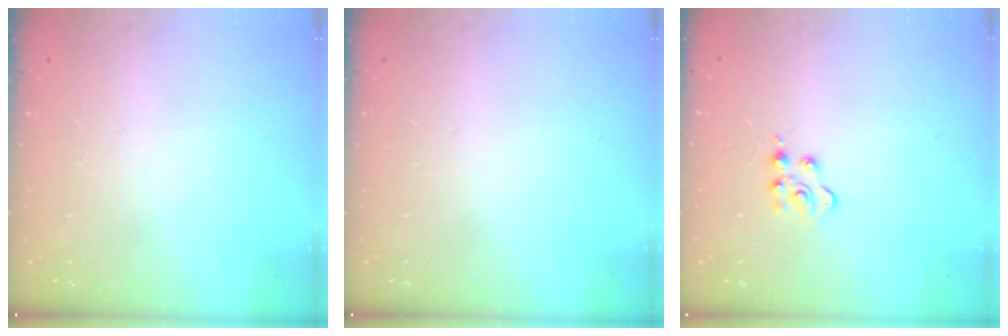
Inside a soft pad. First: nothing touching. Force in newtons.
{"total": 0.0}
{"total": 3.2, "press": 3.1, "slide": 0.6}